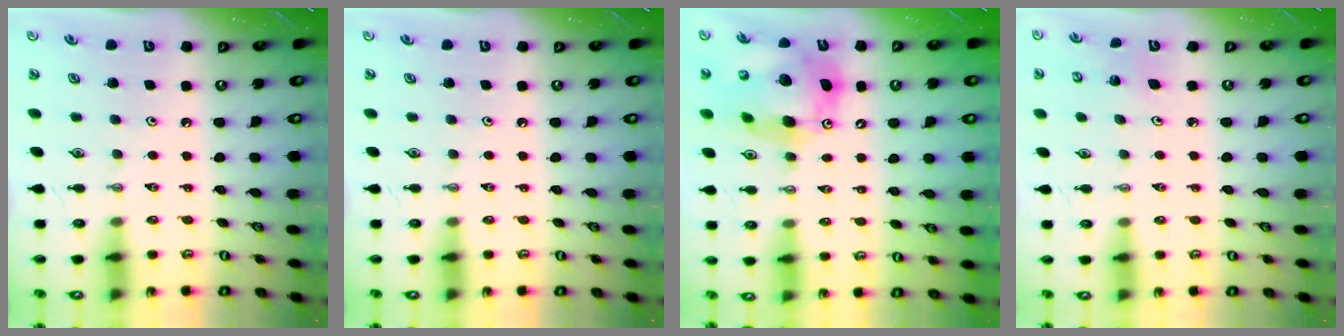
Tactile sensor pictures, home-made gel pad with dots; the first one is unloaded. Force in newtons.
{"total": 0.0}
{"total": 16.6, "press": 16.4, "slide": 2.6}
{"total": 2.8, "press": 2.8, "slide": 0.3}